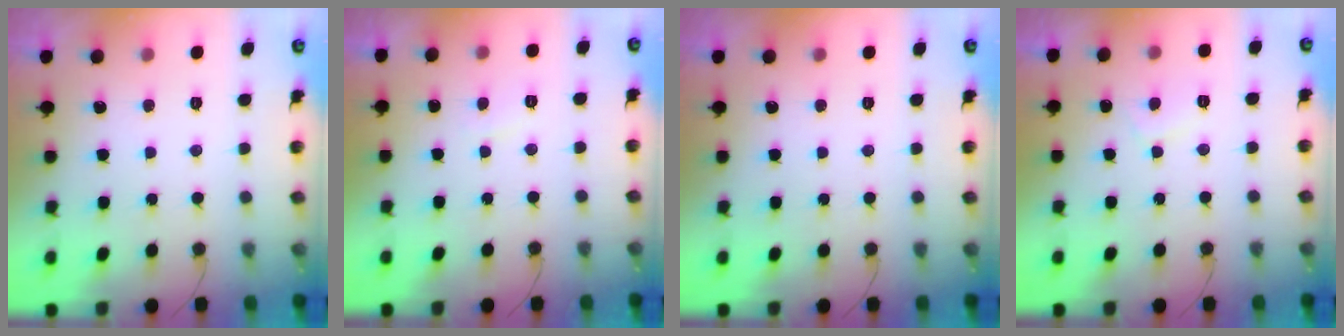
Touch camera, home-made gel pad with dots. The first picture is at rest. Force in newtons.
{"total": 1.6, "press": 1.5, "slide": 0.6}
{"total": 0.0}
{"total": 2.6, "press": 2.5, "slide": 0.8}